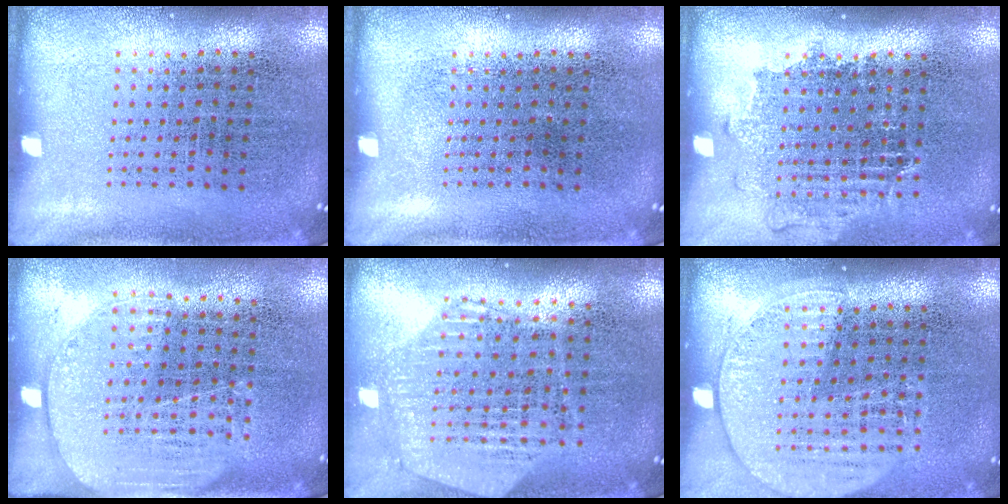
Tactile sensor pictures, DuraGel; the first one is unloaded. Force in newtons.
{"total": 0.0}
{"total": 1.1, "press": 1.0, "slide": 0.5}
{"total": 1.7, "press": 1.4, "slide": 0.8}
{"total": 1.1, "press": 1.1, "slide": 0.2}
{"total": 1.5, "press": 1.3, "slide": 0.7}